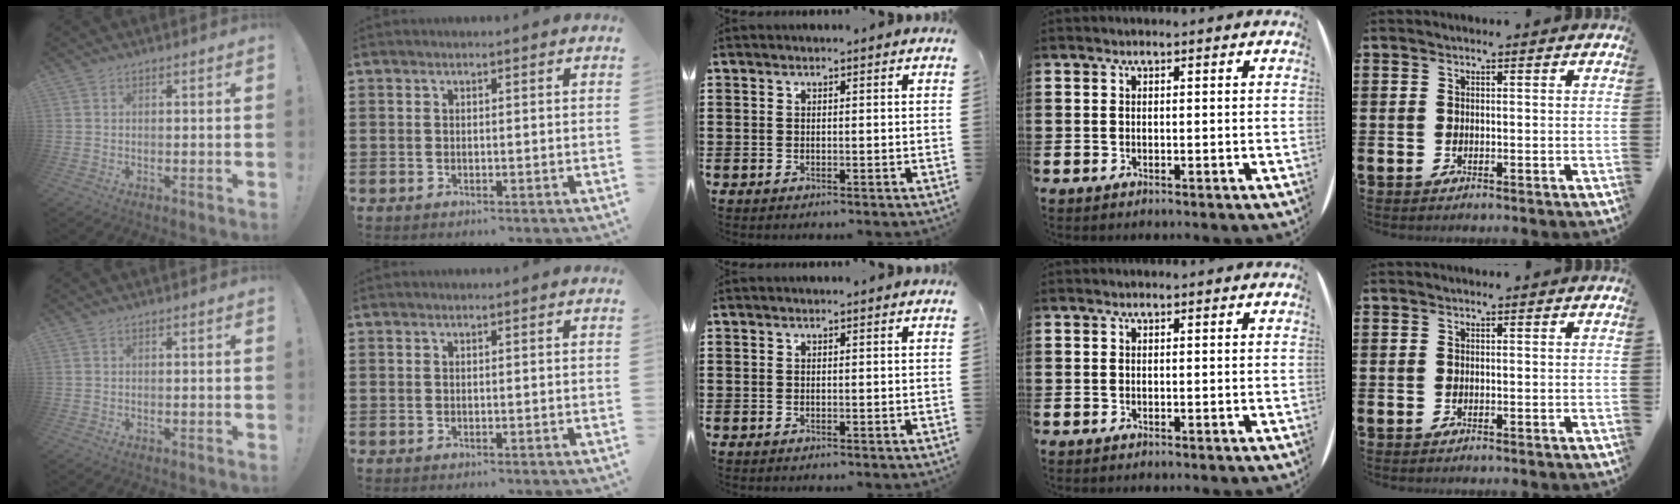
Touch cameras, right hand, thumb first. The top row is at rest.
{}